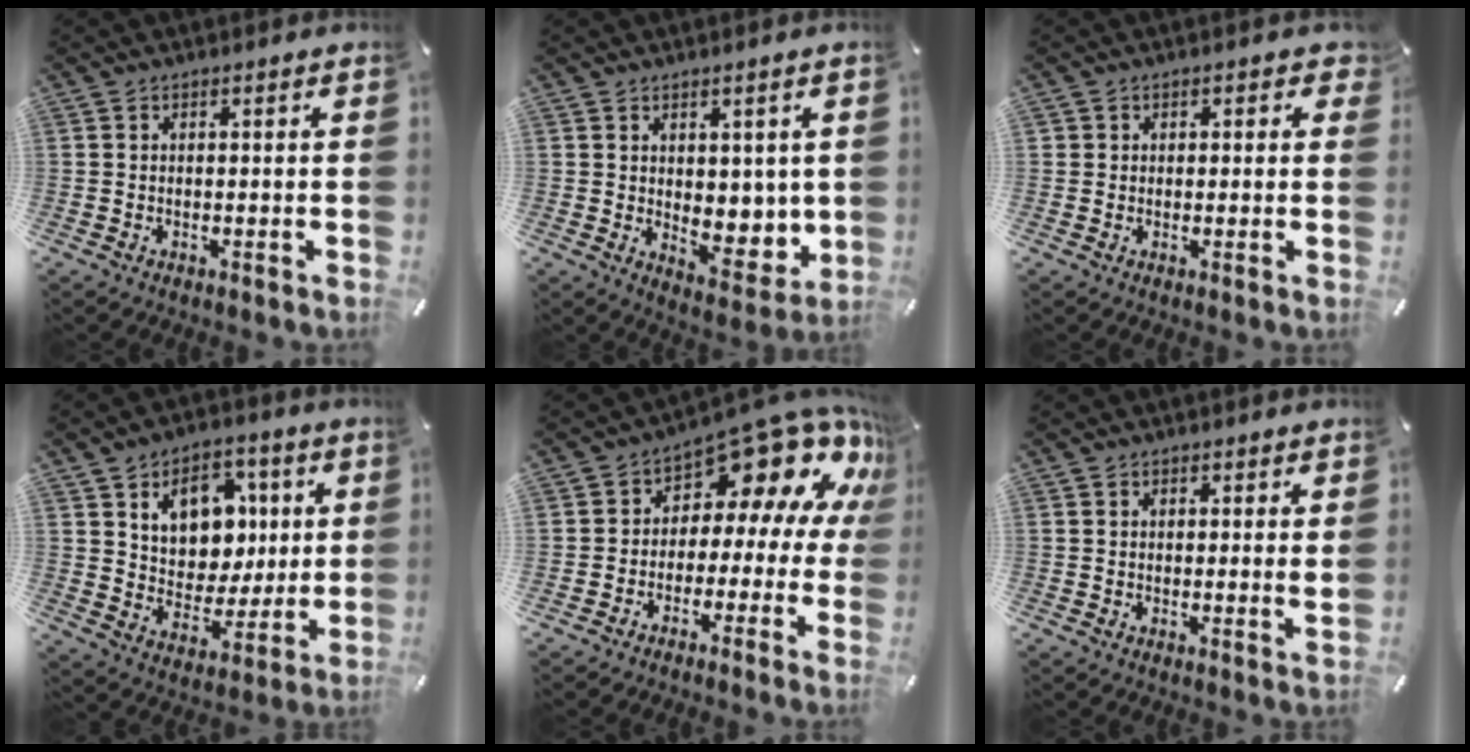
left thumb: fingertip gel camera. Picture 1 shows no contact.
{"total": 7.3, "force": [1.1, 5.6, 4.5], "torque": [-0.027, -0.025, 0.027]}
{"total": 1.9, "force": [0.4, 1.8, 0.5], "torque": [0.004, 0.000, 0.002]}
{"total": 11.8, "force": [4.7, 9.8, 4.6], "torque": [-0.066, -0.030, 0.090]}
{"total": 13.6, "force": [8.1, 6.9, 8.6], "torque": [-0.130, -0.069, 0.134]}
{"total": 1.5, "force": [1.0, 0.7, 0.9], "torque": [-0.004, -0.006, 0.015]}